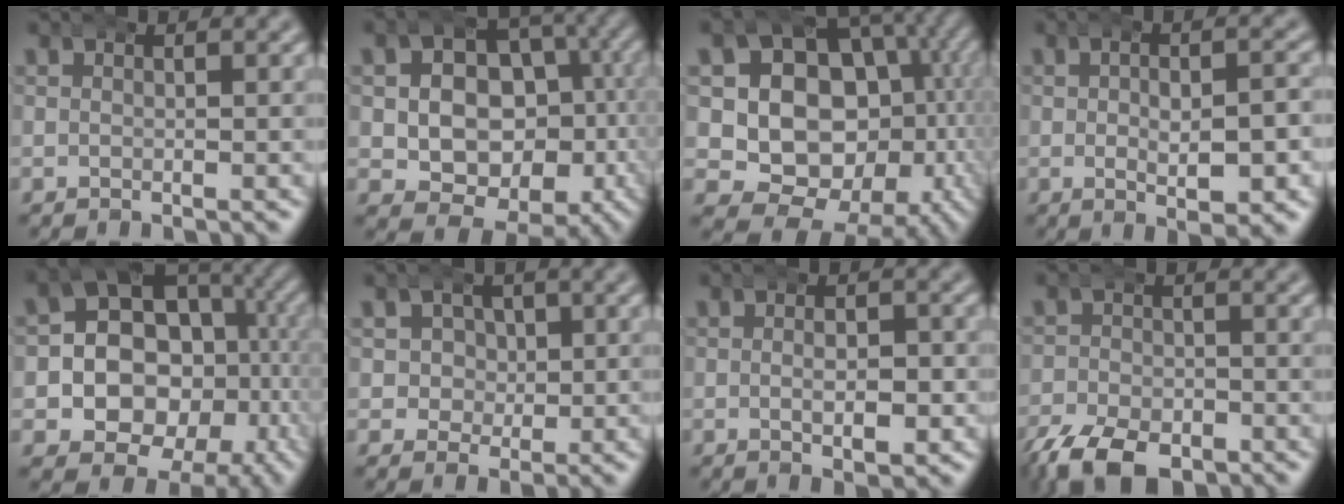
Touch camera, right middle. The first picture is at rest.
{"total": 11.2, "force": [-3.1, 9.1, 5.7], "torque": [-0.077, -0.042, -0.043]}
{"total": 20.9, "force": [-1.4, 17.5, 11.3], "torque": [-0.239, -0.087, -0.008]}
{"total": 4.6, "force": [-0.1, 1.4, 4.4], "torque": [-0.057, 0.004, -0.002]}
{"total": 13.5, "force": [-3.1, 11.6, 6.2], "torque": [-0.135, -0.062, -0.041]}
{"total": 3.6, "force": [0.5, 3.2, 1.6], "torque": [-0.029, -0.011, 0.011]}
{"total": 3.8, "force": [-0.8, 1.9, 3.1], "torque": [-0.030, 0.005, -0.022]}
{"total": 6.4, "force": [-4.6, 3.2, 3.1], "torque": [-0.057, -0.023, -0.070]}